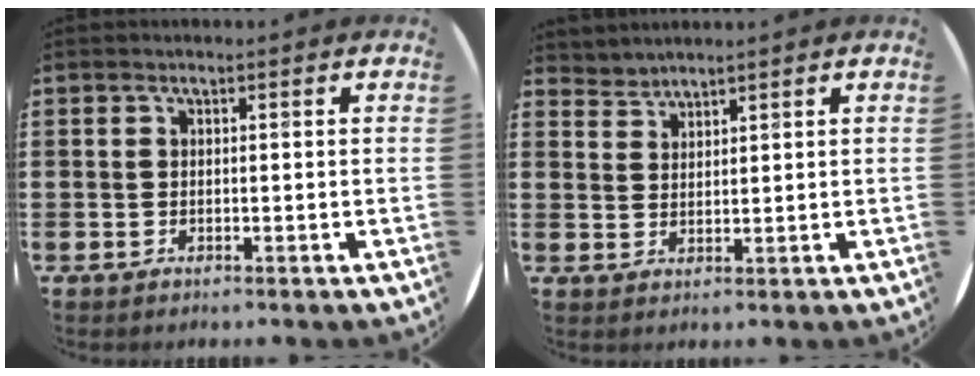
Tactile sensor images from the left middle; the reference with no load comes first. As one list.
[{"total": 2.2, "force": [2.1, 0.0, -0.7], "torque": [0.009, -0.004, 0.041]}]